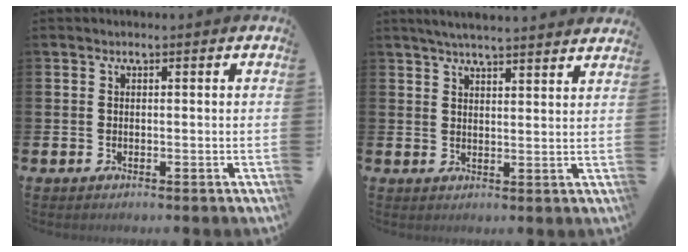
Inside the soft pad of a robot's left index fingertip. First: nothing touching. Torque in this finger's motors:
{"motor_torque": [0.68, -1.21, 0.47, 0.13]}